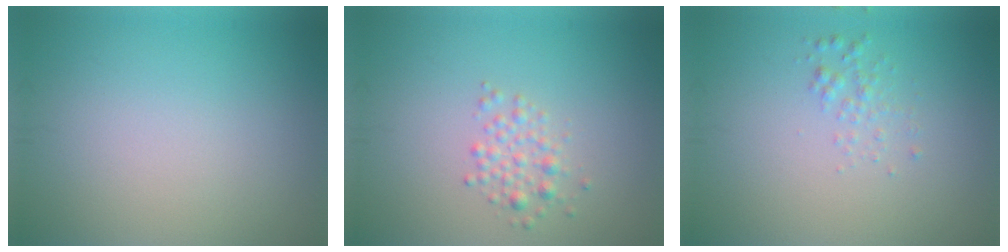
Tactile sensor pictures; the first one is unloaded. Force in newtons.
{"total": 1.9, "press": 1.9, "slide": 0.1}
{"total": 1.2, "press": 1.2, "slide": 0.0}